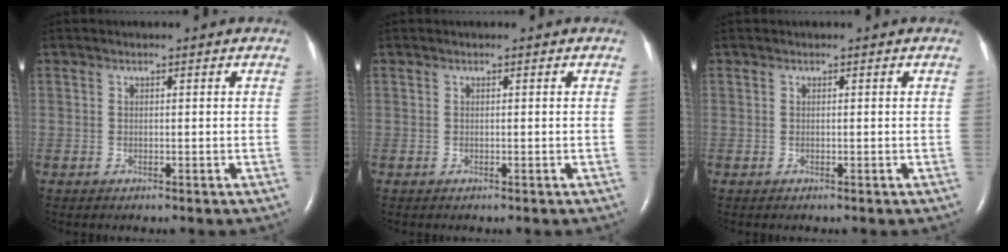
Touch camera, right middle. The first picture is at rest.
{"total": 0.0}
{"total": 0.0}